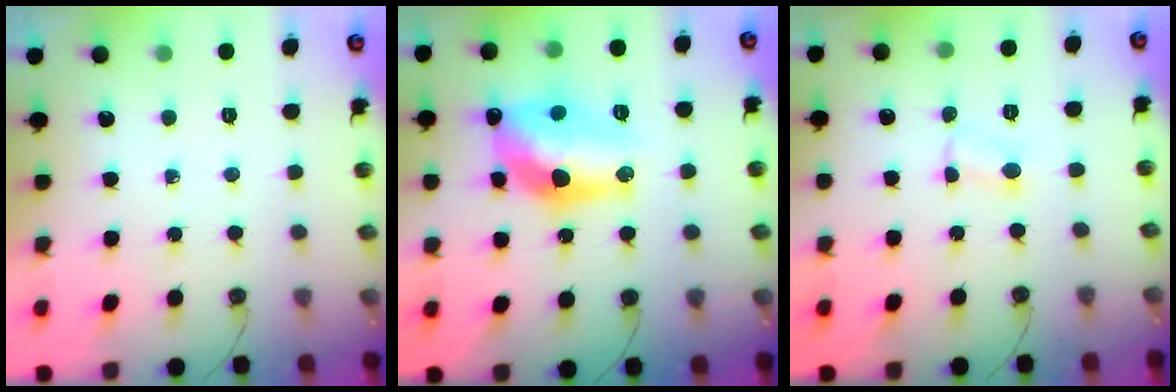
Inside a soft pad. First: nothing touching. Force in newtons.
{"total": 16.2, "press": 15.5, "slide": 4.7}
{"total": 2.3, "press": 2.2, "slide": 0.5}